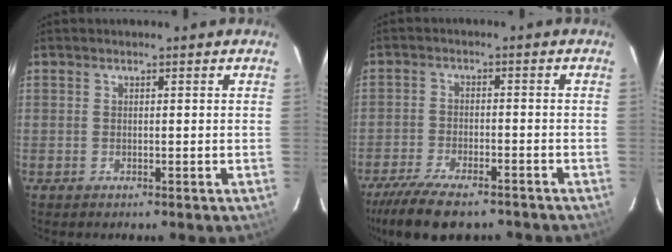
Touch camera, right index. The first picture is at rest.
{"total": 13.4, "force": [-10.7, 4.1, 6.9], "torque": [-0.155, -0.031, -0.178]}